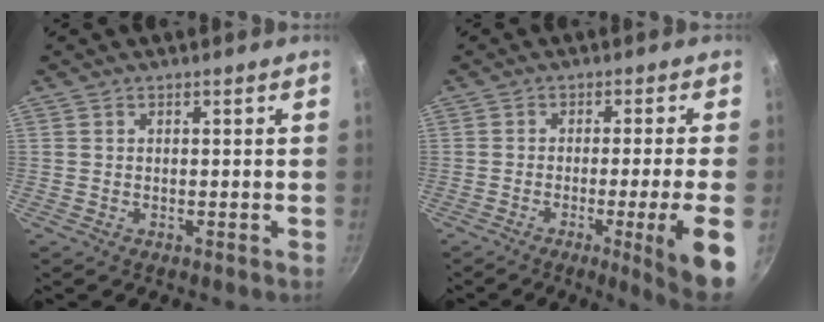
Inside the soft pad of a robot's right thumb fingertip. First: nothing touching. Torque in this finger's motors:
{"motor_torque": [0.07, 0.88, -0.03, -0.22, 0.19]}